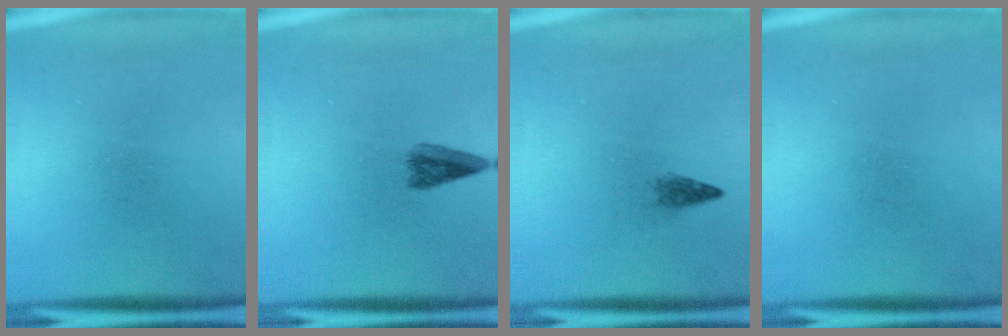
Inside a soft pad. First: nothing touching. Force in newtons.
{"total": 3.0}
{"total": 1.3}
{"total": 0.0}